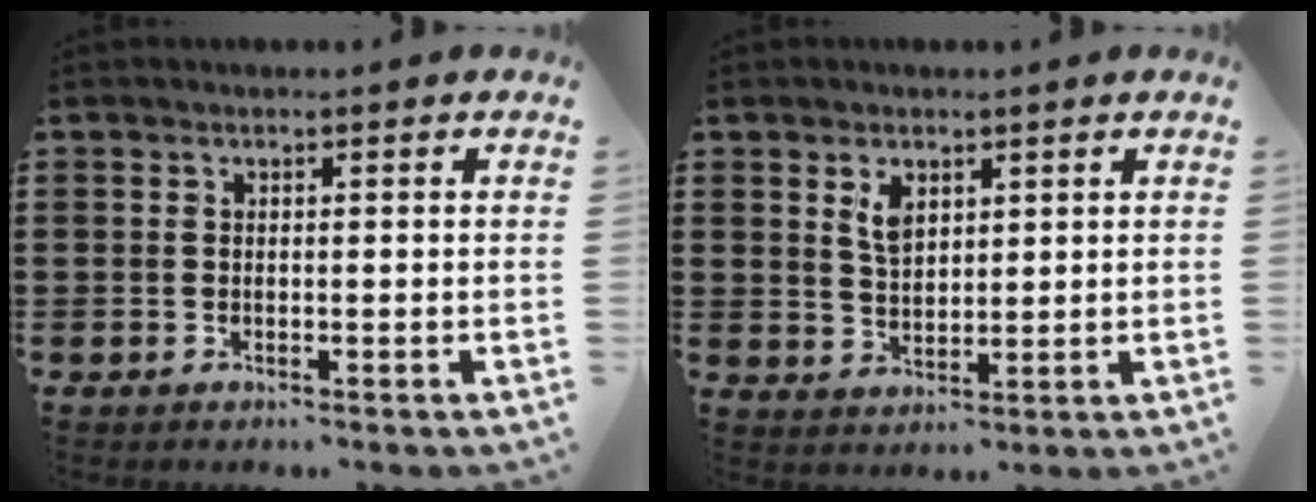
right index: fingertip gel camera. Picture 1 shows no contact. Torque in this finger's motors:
{"motor_torque": [0.10, -0.07, 0.30, 0.08]}